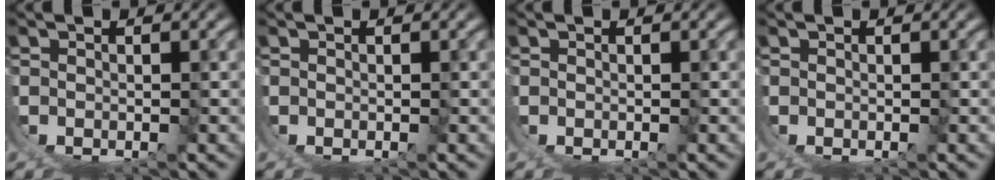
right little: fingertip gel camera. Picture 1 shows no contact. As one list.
[{"total": 0.0}, {"total": 0.0}, {"total": 0.0}]